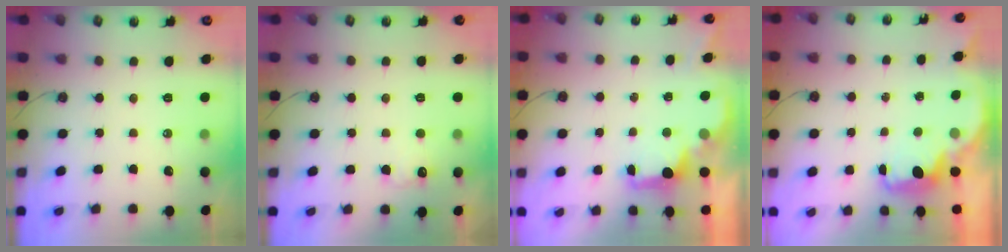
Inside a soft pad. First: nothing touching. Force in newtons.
{"total": 5.7, "press": 5.6, "slide": 1.3}
{"total": 2.1, "press": 2.0, "slide": 0.8}
{"total": 1.8, "press": 1.6, "slide": 0.7}